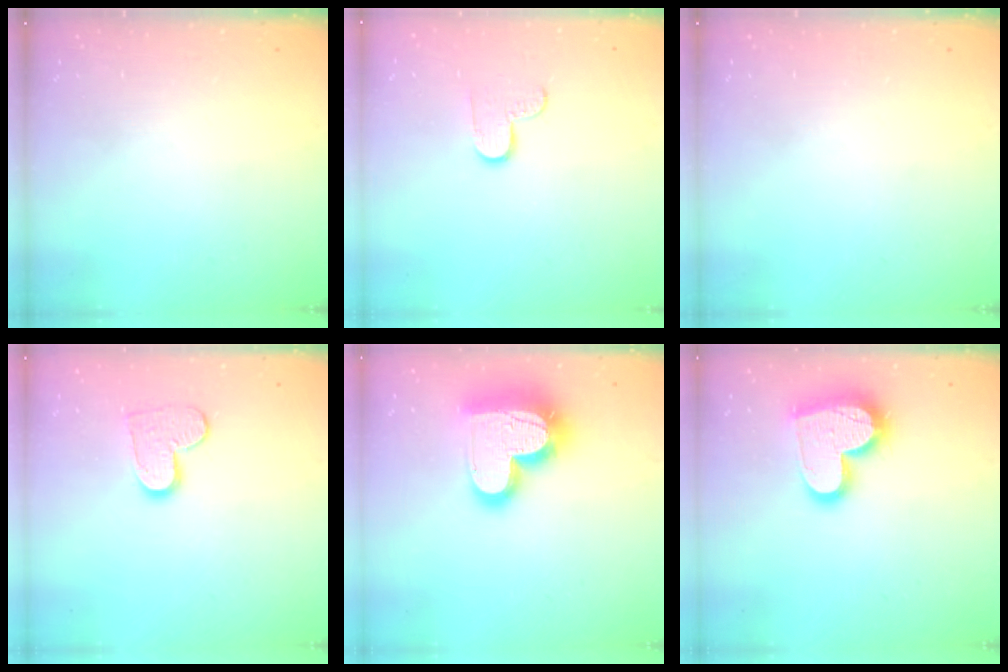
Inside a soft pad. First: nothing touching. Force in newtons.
{"total": 4.5, "press": 4.5, "slide": 0.4}
{"total": 0.0}
{"total": 9.4, "press": 9.4, "slide": 0.6}
{"total": 21.0, "press": 21.0, "slide": 1.7}
{"total": 16.6, "press": 16.5, "slide": 1.6}